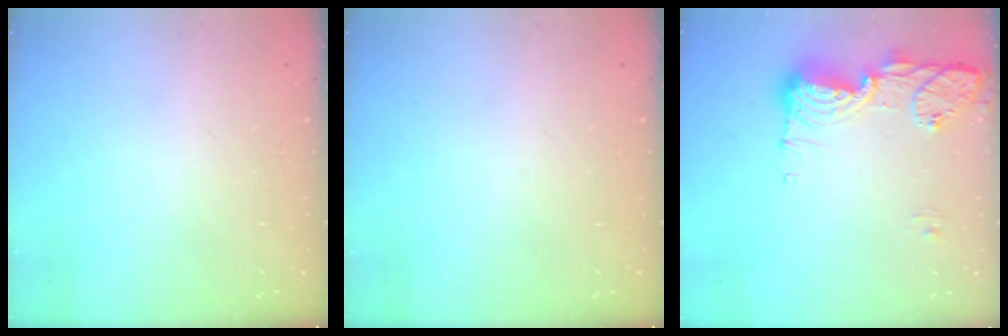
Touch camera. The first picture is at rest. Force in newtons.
{"total": 0.0}
{"total": 16.1, "press": 15.2, "slide": 5.3}